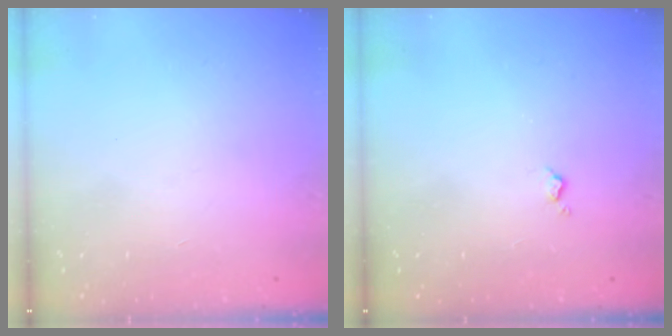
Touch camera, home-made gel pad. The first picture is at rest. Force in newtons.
{"total": 2.6, "press": 2.6, "slide": 0.4}